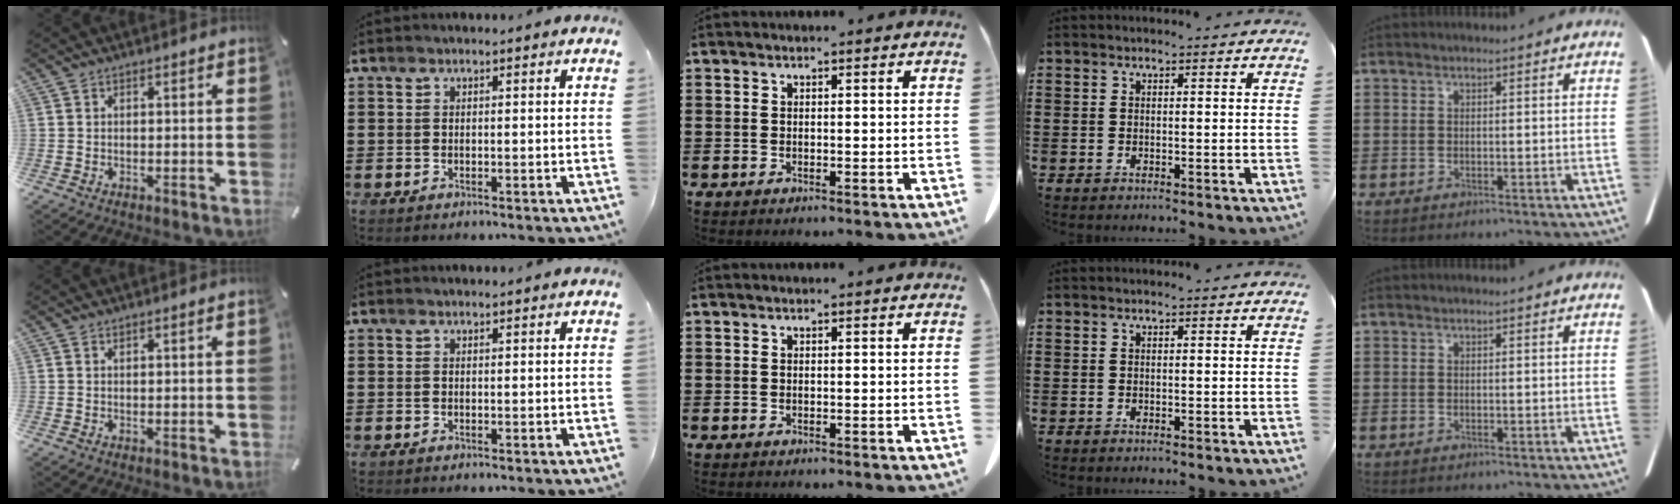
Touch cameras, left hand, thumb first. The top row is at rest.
{"thumb": {"total": 0.6, "force": [0.4, 0.0, 0.4], "torque": [-0.008, -0.001, 0.007]}}